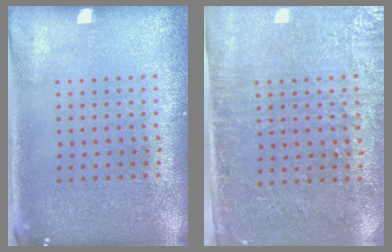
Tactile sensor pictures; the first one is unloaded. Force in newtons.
{"total": 3.0, "press": 2.6, "slide": 1.4}